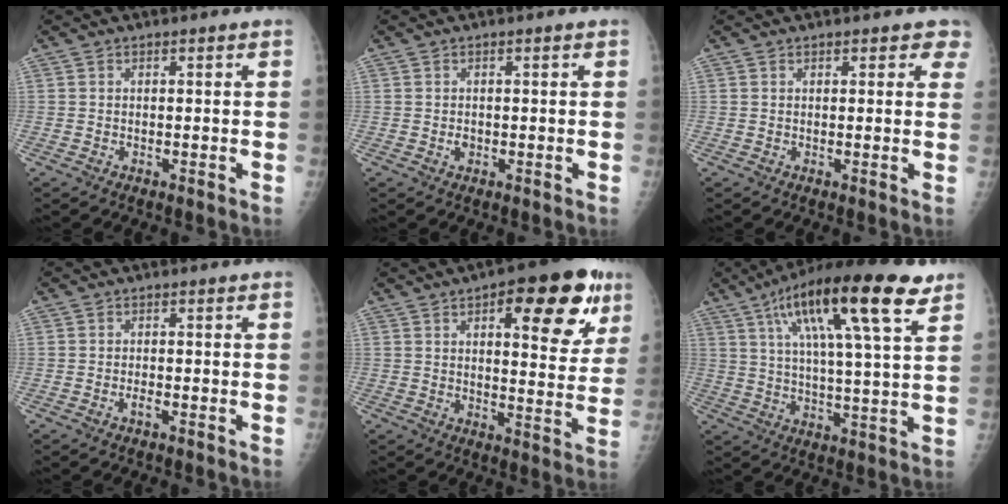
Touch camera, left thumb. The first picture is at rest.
{"total": 1.0, "force": [-0.2, 0.8, 0.6], "torque": [-0.006, 0.001, -0.002]}
{"total": 2.9, "force": [2.1, 1.5, 1.4], "torque": [0.018, -0.004, 0.017]}
{"total": 1.3, "force": [-0.7, 0.5, 1.0], "torque": [-0.019, 0.003, -0.012]}
{"total": 17.7, "force": [8.0, 6.8, 14.2], "torque": [-0.143, -0.019, 0.102]}
{"total": 21.1, "force": [10.6, 4.6, 17.7], "torque": [-0.283, -0.006, 0.170]}